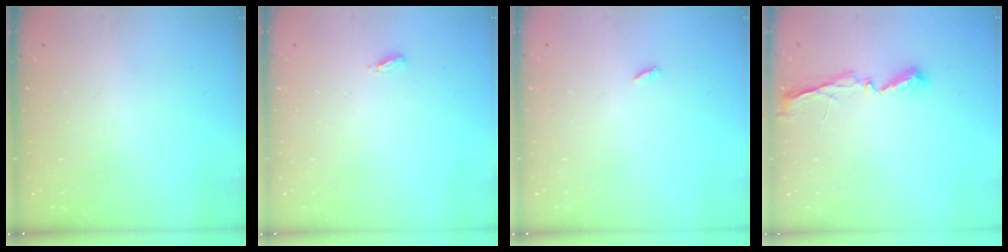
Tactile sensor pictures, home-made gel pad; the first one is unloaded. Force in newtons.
{"total": 3.7, "press": 3.6, "slide": 1.0}
{"total": 2.3, "press": 2.3, "slide": 0.2}
{"total": 5.8, "press": 5.8, "slide": 0.3}